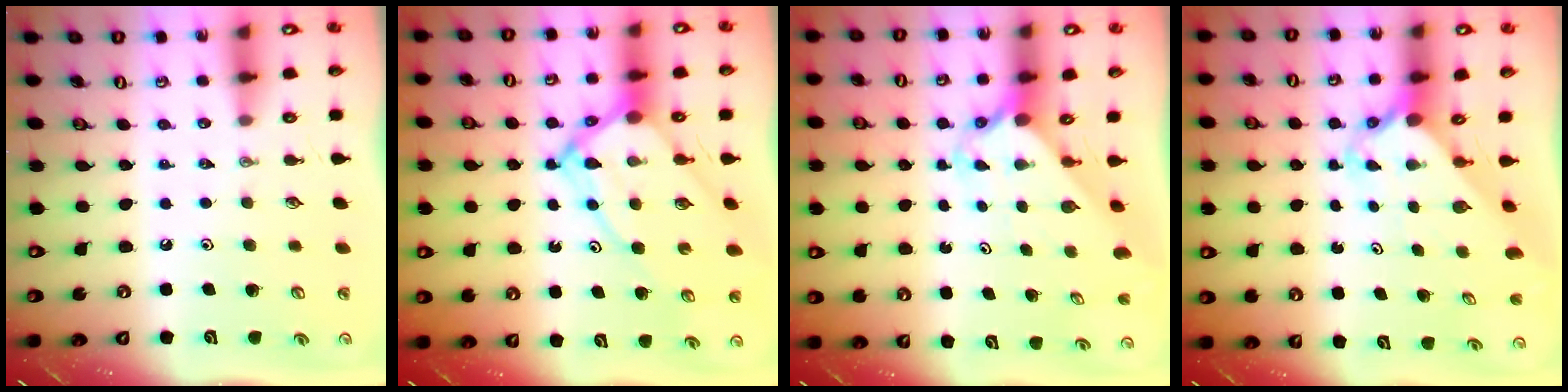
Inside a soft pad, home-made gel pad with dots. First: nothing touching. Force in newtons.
{"total": 14.1, "press": 14.1, "slide": 1.3}
{"total": 2.0, "press": 2.0, "slide": 0.2}
{"total": 2.5, "press": 2.5, "slide": 0.2}